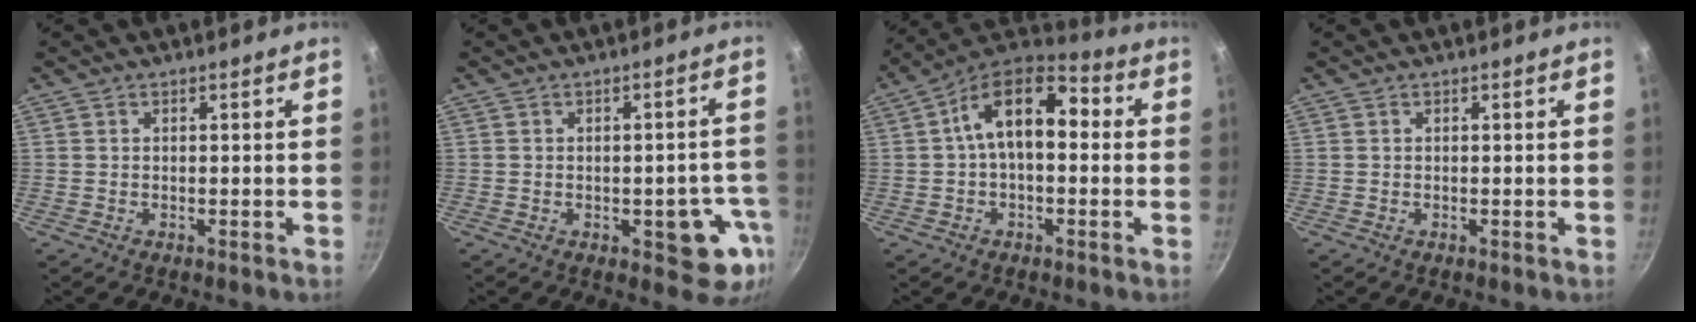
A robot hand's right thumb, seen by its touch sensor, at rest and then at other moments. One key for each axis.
{"total": 9.1, "fx": -3.0, "fy": 4.3, "fz": 7.4, "tx": -0.035, "ty": 0.011, "tz": -0.037}
{"total": 14.1, "fx": 1.5, "fy": 8.2, "fz": 11.4, "tx": -0.162, "ty": 0.038, "tz": 0.006}
{"total": 0.0}